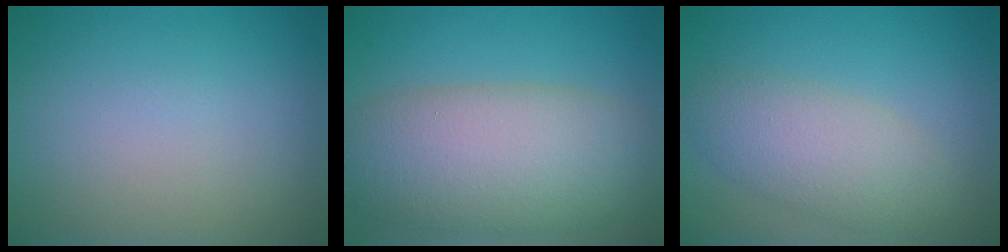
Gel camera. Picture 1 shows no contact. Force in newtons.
{"total": 9.6, "press": 9.6, "slide": 0.6}
{"total": 4.6, "press": 4.6, "slide": 0.4}